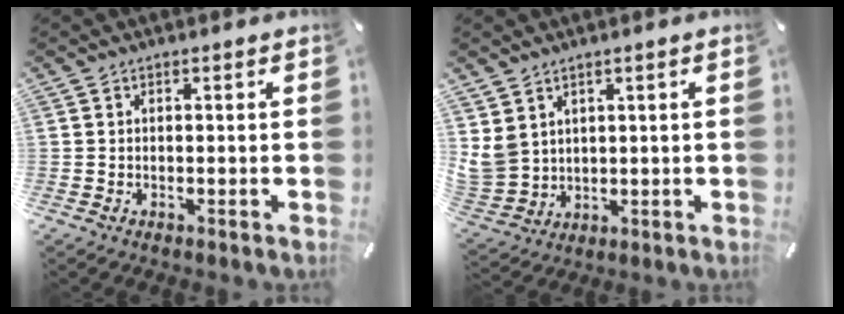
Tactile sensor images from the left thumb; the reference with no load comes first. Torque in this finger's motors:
{"motor_torque": [1.28, 1.11, 0.84, -0.80, 0.41]}